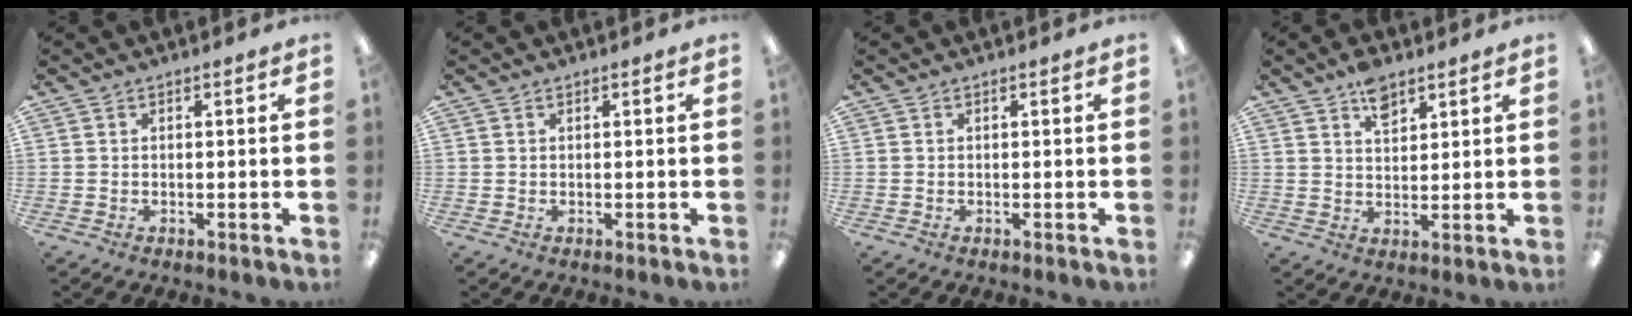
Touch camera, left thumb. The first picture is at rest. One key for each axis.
{"total": 0.0}
{"total": 0.0}
{"total": 5.8, "fx": 4.0, "fy": 3.0, "fz": 3.0, "tx": -0.046, "ty": -0.017, "tz": 0.070}